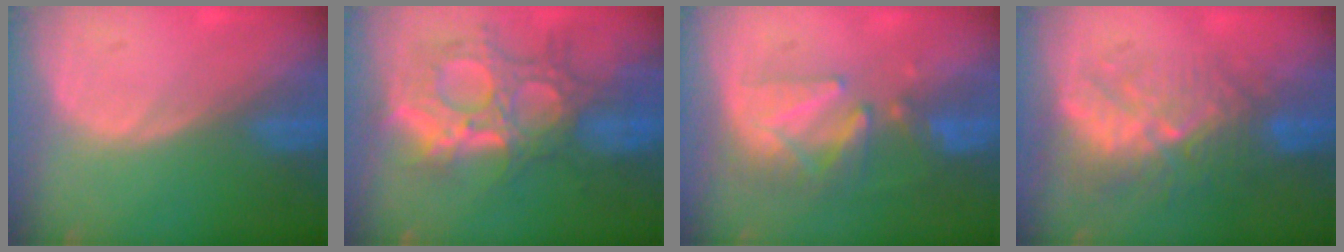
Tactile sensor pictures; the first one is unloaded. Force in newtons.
{"total": 12.0, "press": 10.8, "slide": 5.4}
{"total": 8.2, "press": 7.5, "slide": 3.3}
{"total": 9.4, "press": 8.7, "slide": 3.8}